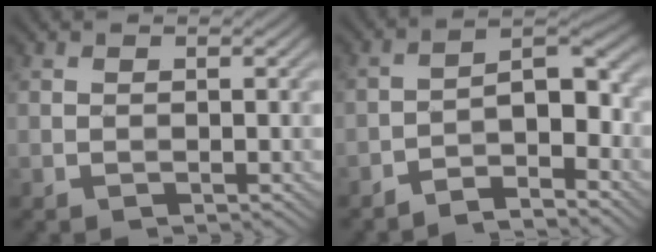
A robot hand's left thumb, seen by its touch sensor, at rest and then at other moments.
{"total": 6.0, "force": [-4.3, 1.5, 3.9], "torque": [-0.052, 0.014, -0.080]}